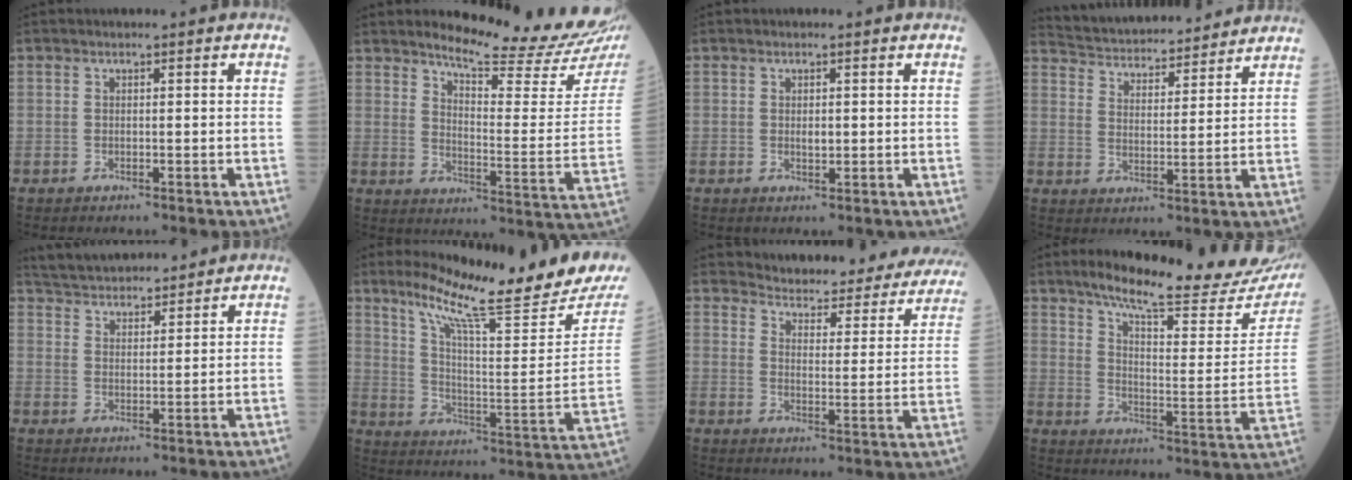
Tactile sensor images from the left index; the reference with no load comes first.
{"total": 17.8, "force": [16.2, 0.8, 7.3], "torque": [-0.109, -0.099, 0.200]}
{"total": 1.2, "force": [0.2, 0.6, 1.0], "torque": [-0.017, -0.002, 0.004]}
{"total": 16.9, "force": [16.0, 2.7, 4.6], "torque": [-0.078, 0.027, 0.238]}
{"total": 11.6, "force": [11.0, 2.0, 3.0], "torque": [-0.059, 0.032, 0.179]}
{"total": 20.6, "force": [17.8, 0.0, 10.4], "torque": [-0.170, -0.073, 0.251]}
{"total": 25.1, "force": [22.5, 3.6, 10.5], "torque": [-0.140, -0.077, 0.275]}
{"total": 24.4, "force": [20.4, 2.8, 13.1], "torque": [-0.190, -0.058, 0.264]}